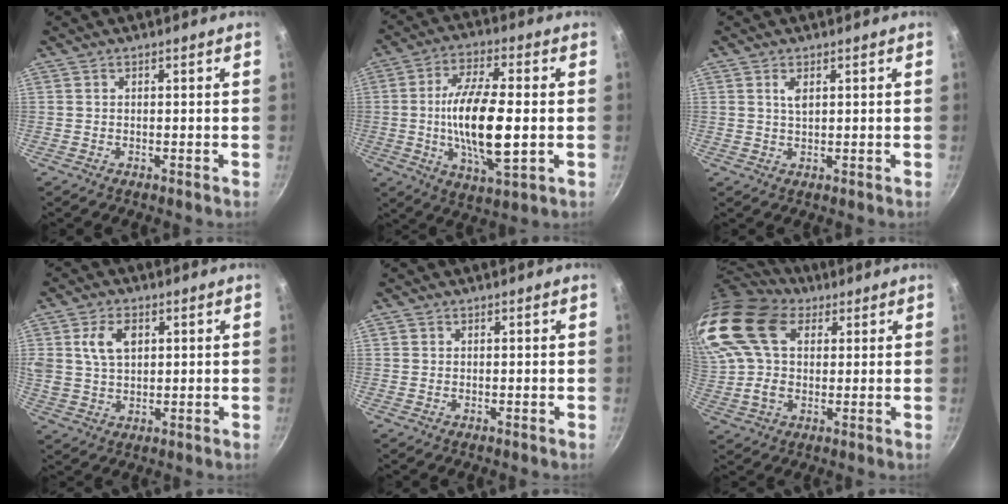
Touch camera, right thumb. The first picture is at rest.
{"total": 16.0, "force": [-1.1, 5.6, 14.9], "torque": [-0.279, 0.003, -0.023]}
{"total": 2.0, "force": [0.8, 1.0, 1.6], "torque": [-0.027, -0.004, 0.016]}
{"total": 7.7, "force": [2.5, 5.1, 5.2], "torque": [-0.087, -0.003, 0.044]}
{"total": 0.6, "force": [0.2, 0.6, 0.1], "torque": [0.001, -0.001, 0.000]}
{"total": 21.9, "force": [9.2, 14.3, 13.8], "torque": [-0.297, 0.025, 0.167]}